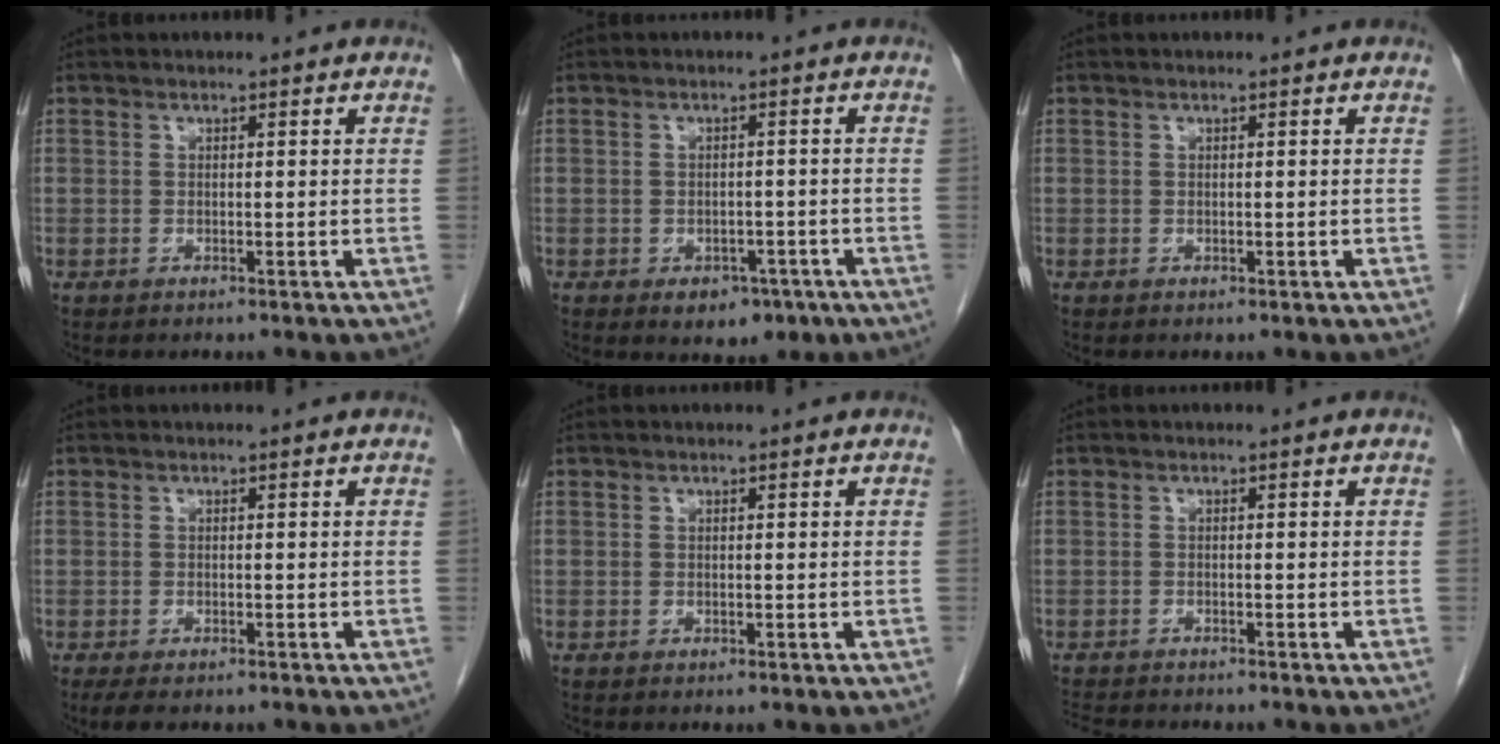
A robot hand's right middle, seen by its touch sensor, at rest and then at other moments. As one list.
[{"total": 4.4, "force": [-2.4, 2.8, 2.4], "torque": [-0.025, 0.002, -0.021]}, {"total": 0.0}, {"total": 3.3, "force": [-2.4, 1.2, 1.9], "torque": [-0.038, -0.011, -0.034]}, {"total": 0.0}, {"total": 3.8, "force": [-3.6, 0.3, 1.1], "torque": [-0.019, -0.016, -0.061]}]